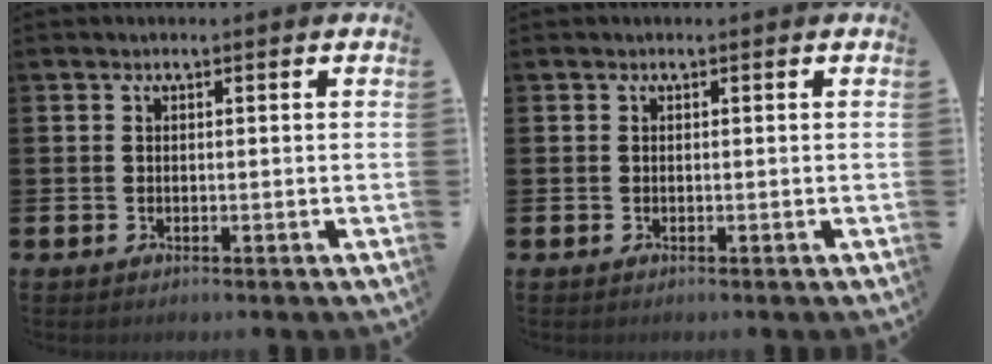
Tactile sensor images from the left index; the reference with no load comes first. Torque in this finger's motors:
{"motor_torque": [0.00, 0.00, 0.00, -0.01]}